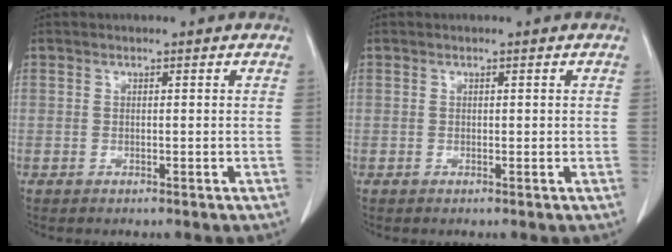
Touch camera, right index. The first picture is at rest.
{"total": 0.0}